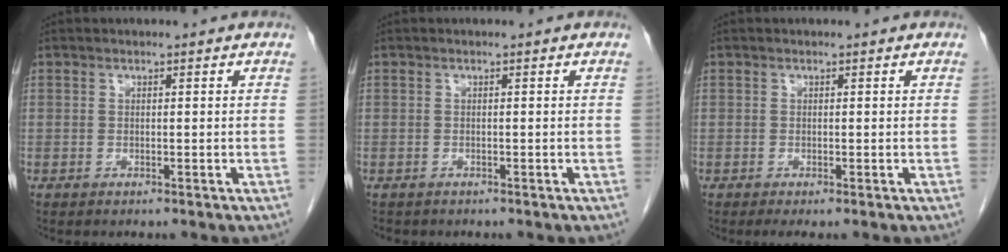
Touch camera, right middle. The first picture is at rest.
{"total": 1.1, "force": [-0.9, 0.6, 0.2], "torque": [-0.012, 0.000, -0.011]}
{"total": 1.0, "force": [-0.6, 0.1, 0.8], "torque": [-0.015, -0.005, -0.010]}